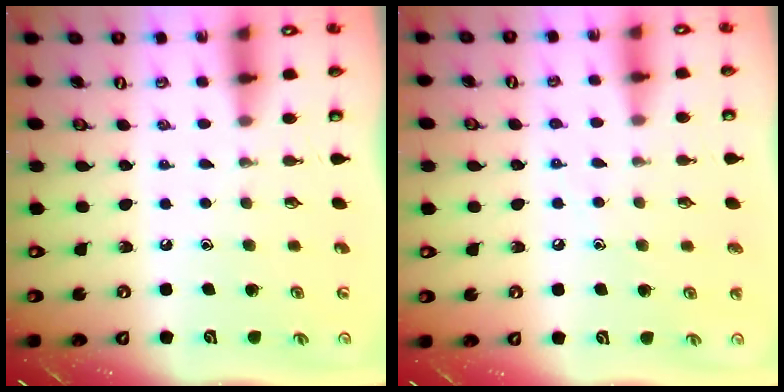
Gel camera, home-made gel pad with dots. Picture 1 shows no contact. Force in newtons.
{"total": 6.4, "press": 6.4, "slide": 0.5}